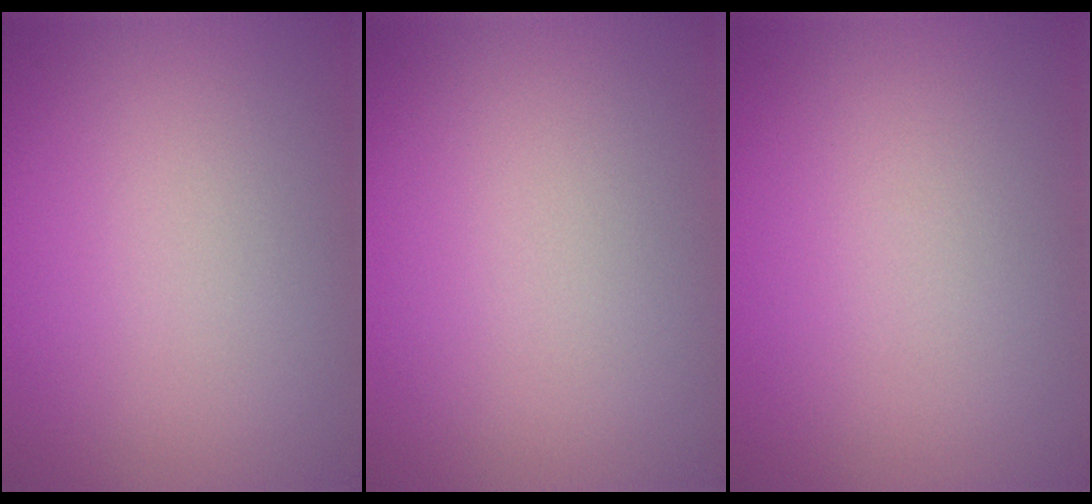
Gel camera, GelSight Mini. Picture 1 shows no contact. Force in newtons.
{"total": 0.0}
{"total": 0.0}